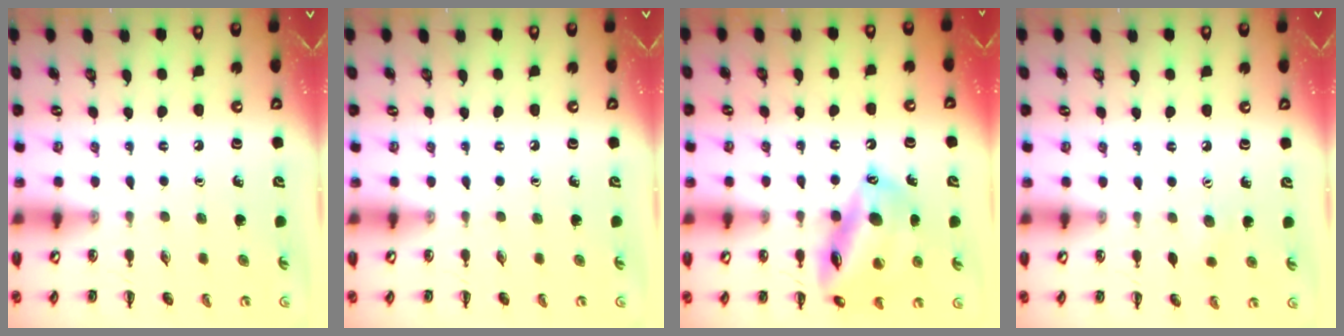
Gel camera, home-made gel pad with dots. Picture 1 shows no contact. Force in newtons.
{"total": 0.0}
{"total": 16.5, "press": 16.1, "slide": 3.4}
{"total": 4.3, "press": 4.2, "slide": 1.0}